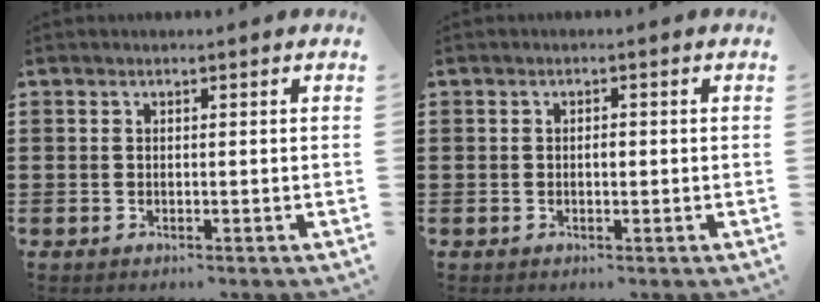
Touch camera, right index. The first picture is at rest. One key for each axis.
{"total": 1.1, "fx": -0.1, "fy": 0.5, "fz": 1.0, "tx": -0.020, "ty": 0.000, "tz": -0.003}